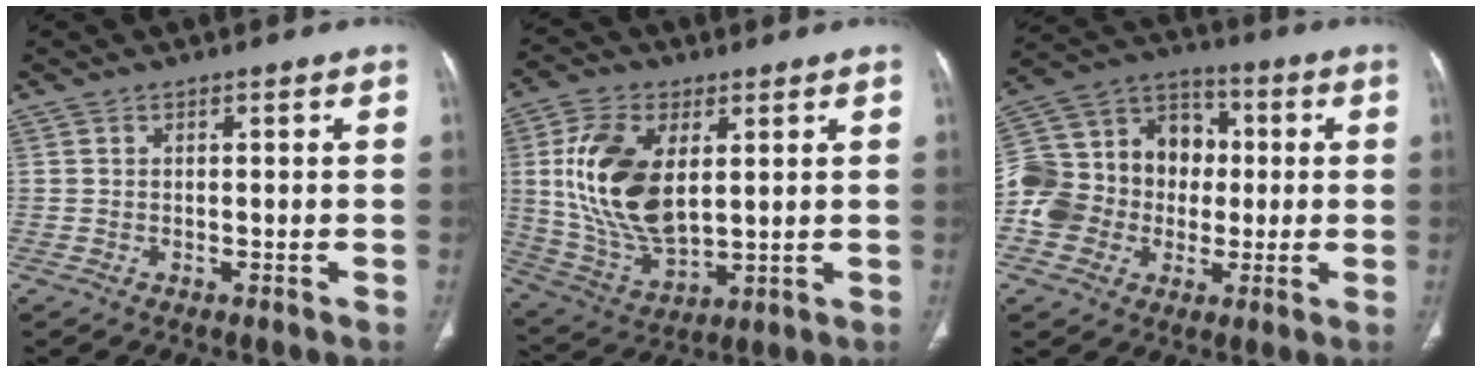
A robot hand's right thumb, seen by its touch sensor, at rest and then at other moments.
{"total": 17.6, "force": [3.5, 9.7, 14.2], "torque": [-0.273, -0.017, 0.076]}
{"total": 18.2, "force": [-1.6, 15.5, 9.3], "torque": [-0.147, 0.046, -0.030]}